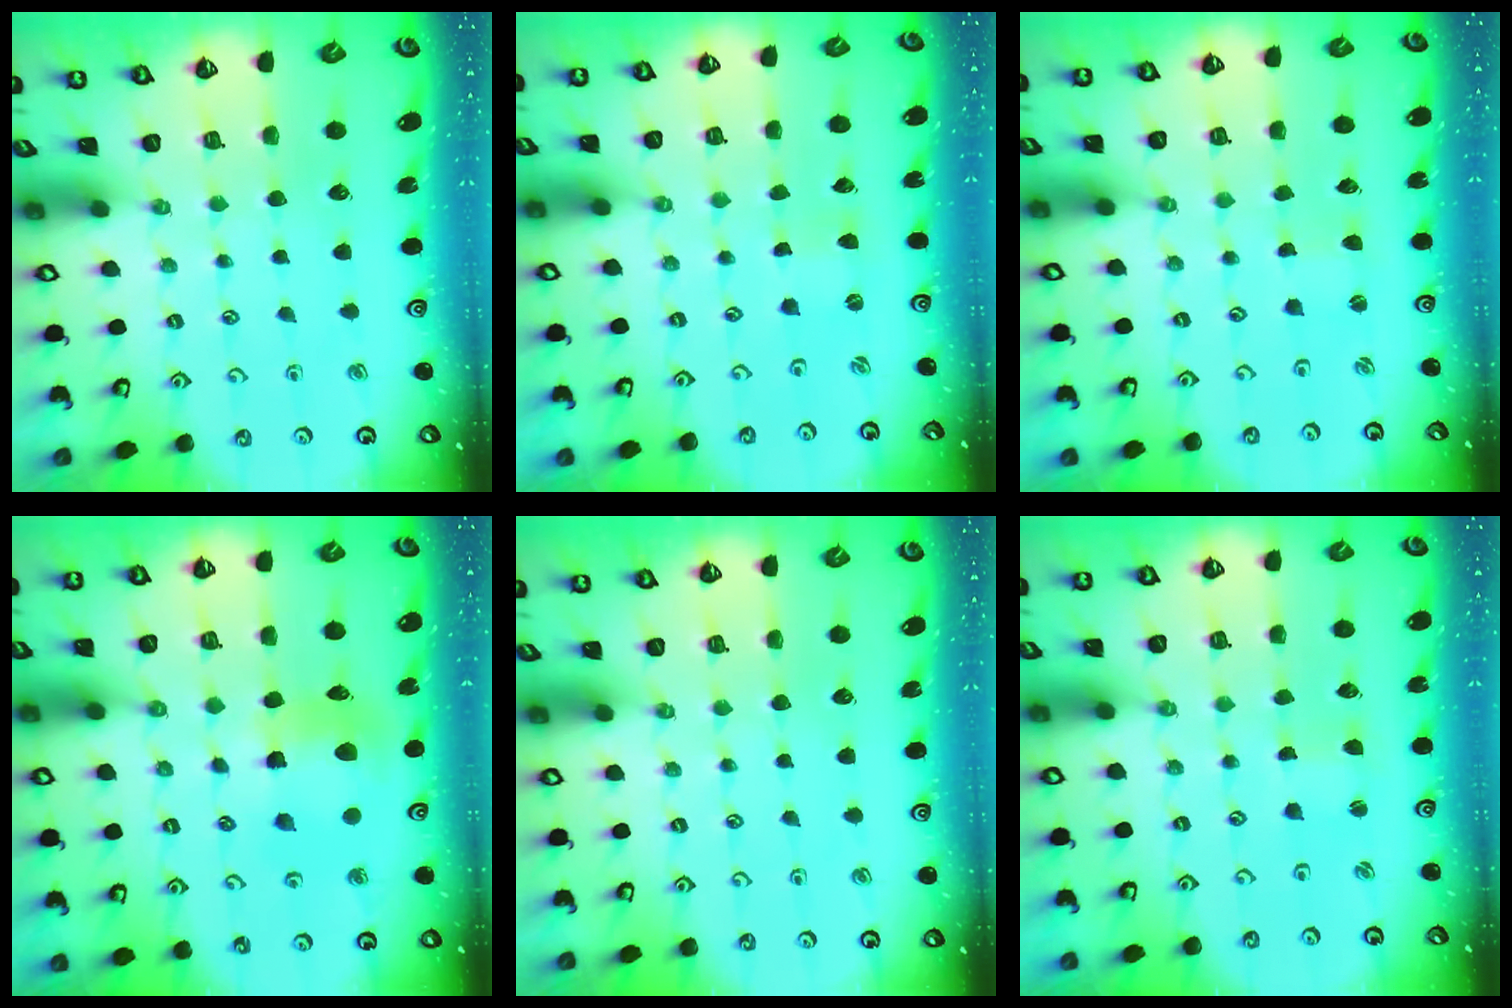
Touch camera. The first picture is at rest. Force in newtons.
{"total": 0.0}
{"total": 0.0}
{"total": 10.9, "press": 10.8, "slide": 1.4}
{"total": 0.0}
{"total": 1.2, "press": 1.2, "slide": 0.1}